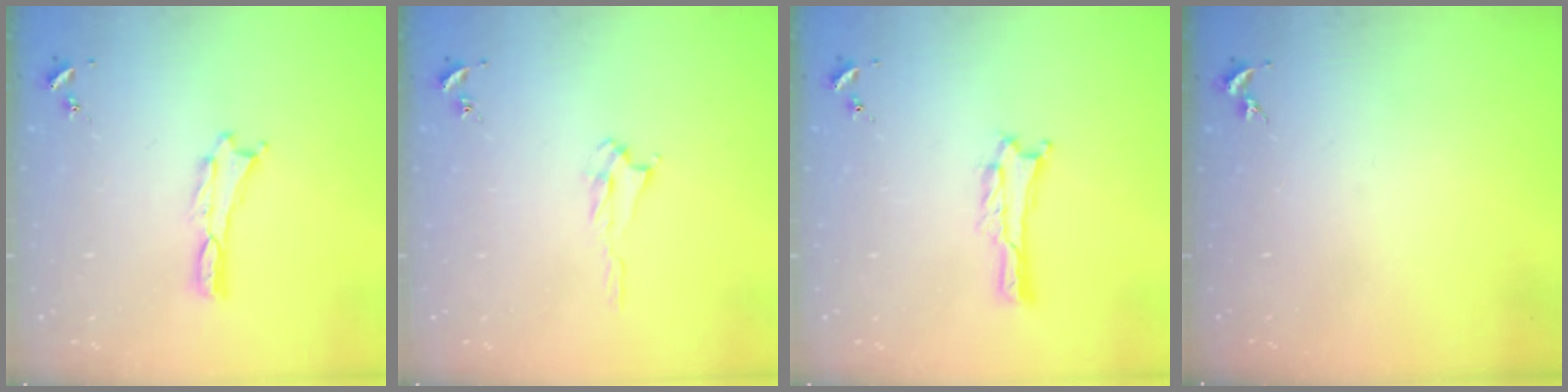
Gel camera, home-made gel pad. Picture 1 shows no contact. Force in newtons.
{"total": 2.1, "press": 2.0, "slide": 0.3}
{"total": 0.9, "press": 0.9, "slide": 0.1}
{"total": 0.0}